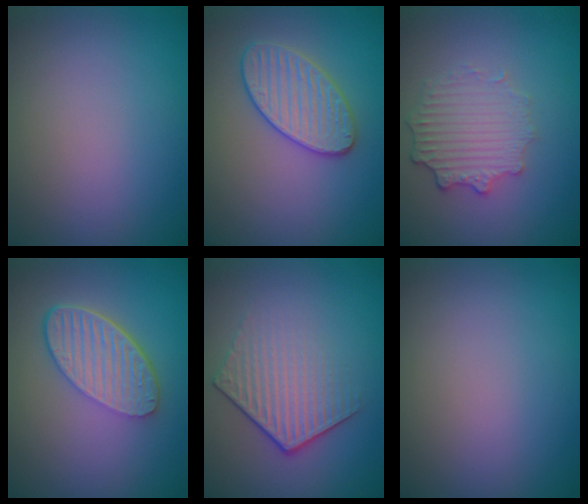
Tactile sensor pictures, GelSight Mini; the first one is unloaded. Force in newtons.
{"total": 3.5, "press": 3.5, "slide": 0.3}
{"total": 3.6, "press": 2.8, "slide": 2.2}
{"total": 5.5, "press": 4.0, "slide": 3.7}
{"total": 4.3, "press": 3.0, "slide": 3.0}
{"total": 0.0}